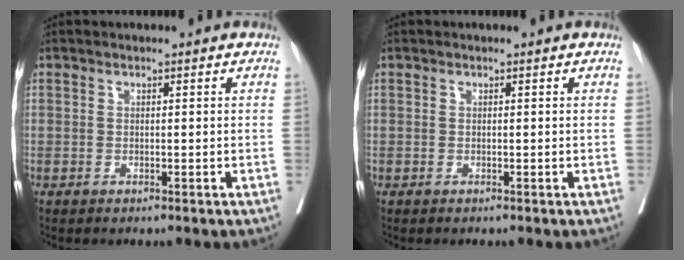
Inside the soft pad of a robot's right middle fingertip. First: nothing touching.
{"total": 0.0}